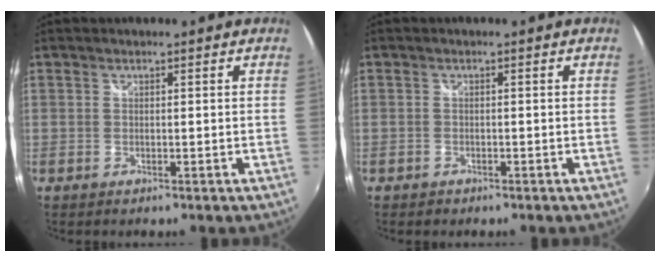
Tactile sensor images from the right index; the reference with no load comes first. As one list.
[{"total": 1.2, "force": [-0.8, 0.8, 0.2], "torque": [-0.008, 0.000, -0.012]}]